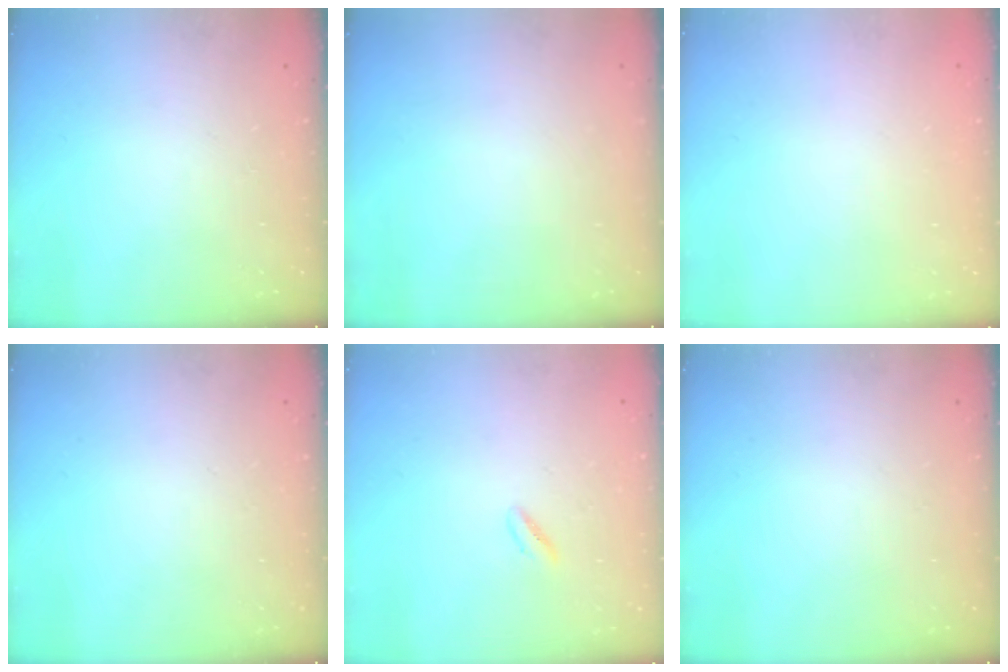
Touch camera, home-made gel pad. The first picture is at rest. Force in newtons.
{"total": 0.0}
{"total": 2.2, "press": 2.2, "slide": 0.1}
{"total": 0.0}
{"total": 1.1, "press": 0.9, "slide": 0.5}
{"total": 0.0}